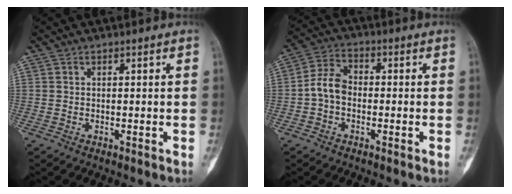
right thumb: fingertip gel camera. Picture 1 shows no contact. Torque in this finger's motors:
{"motor_torque": [1.02, 0.60, 0.62, -0.15, 0.06]}